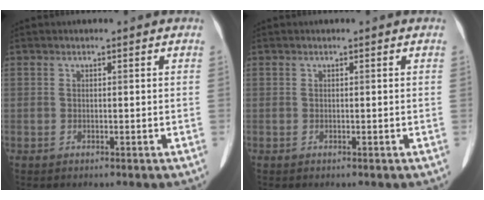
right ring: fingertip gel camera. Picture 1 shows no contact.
{"total": 0.0}